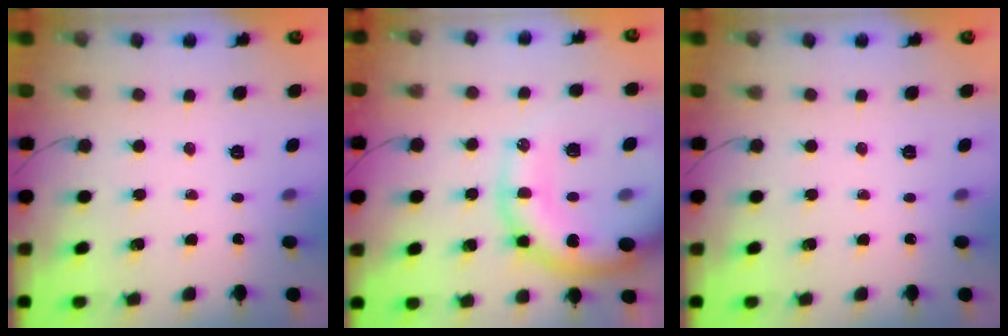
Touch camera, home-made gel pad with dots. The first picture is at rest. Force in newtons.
{"total": 20.3, "press": 20.1, "slide": 3.0}
{"total": 0.0}